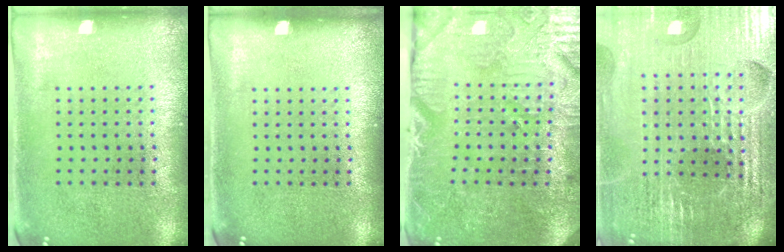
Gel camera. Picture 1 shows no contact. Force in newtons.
{"total": 0.0}
{"total": 3.8, "press": 3.8, "slide": 0.5}
{"total": 5.4, "press": 5.0, "slide": 2.2}